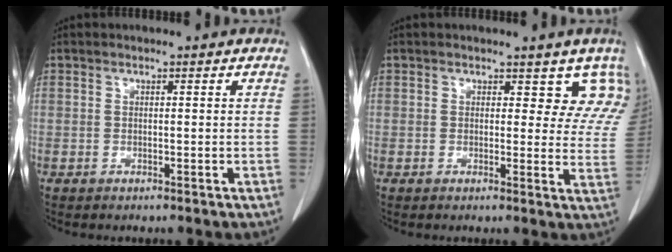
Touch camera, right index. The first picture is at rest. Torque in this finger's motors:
{"motor_torque": [0.09, 0.12, 0.07, 0.00]}